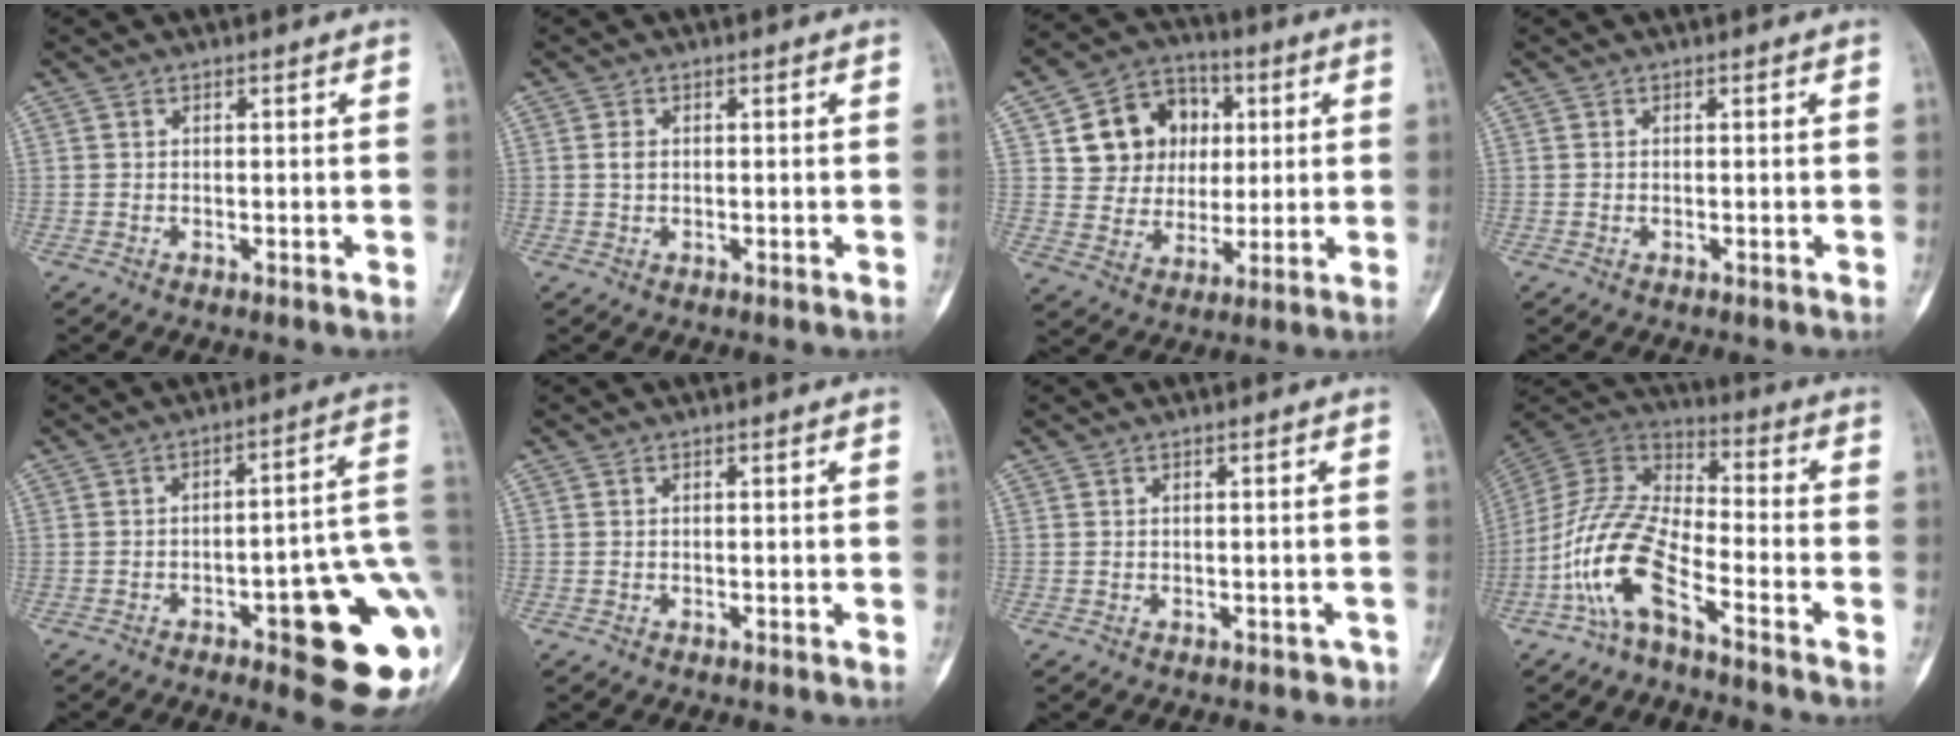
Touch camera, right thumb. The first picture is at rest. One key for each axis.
{"total": 1.2, "fx": 0.2, "fy": 0.9, "fz": 0.7, "tx": -0.011, "ty": 0.001, "tz": 0.005}
{"total": 14.5, "fx": 3.8, "fy": 12.4, "fz": 6.4, "tx": -0.059, "ty": 0.003, "tz": 0.070}
{"total": 0.0}
{"total": 19.7, "fx": -5.4, "fy": 5.8, "fz": 18.0, "tx": -0.176, "ty": 0.028, "tz": -0.057}
{"total": 0.0}
{"total": 1.2, "fx": -0.6, "fy": 0.9, "fz": 0.4, "tx": 0.001, "ty": 0.009, "tz": -0.006}
{"total": 13.2, "fx": -6.9, "fy": 4.7, "fz": 10.2, "tx": -0.217, "ty": 0.064, "tz": -0.144}